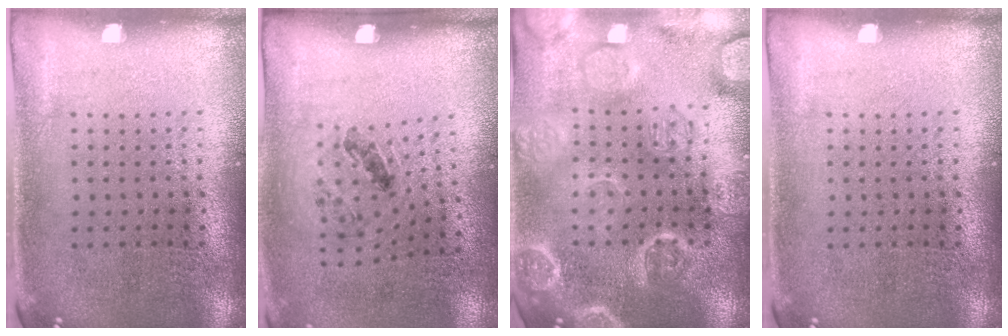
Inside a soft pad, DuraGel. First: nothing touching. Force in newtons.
{"total": 1.4, "press": 0.8, "slide": 1.2}
{"total": 3.7, "press": 3.6, "slide": 0.5}
{"total": 0.0}